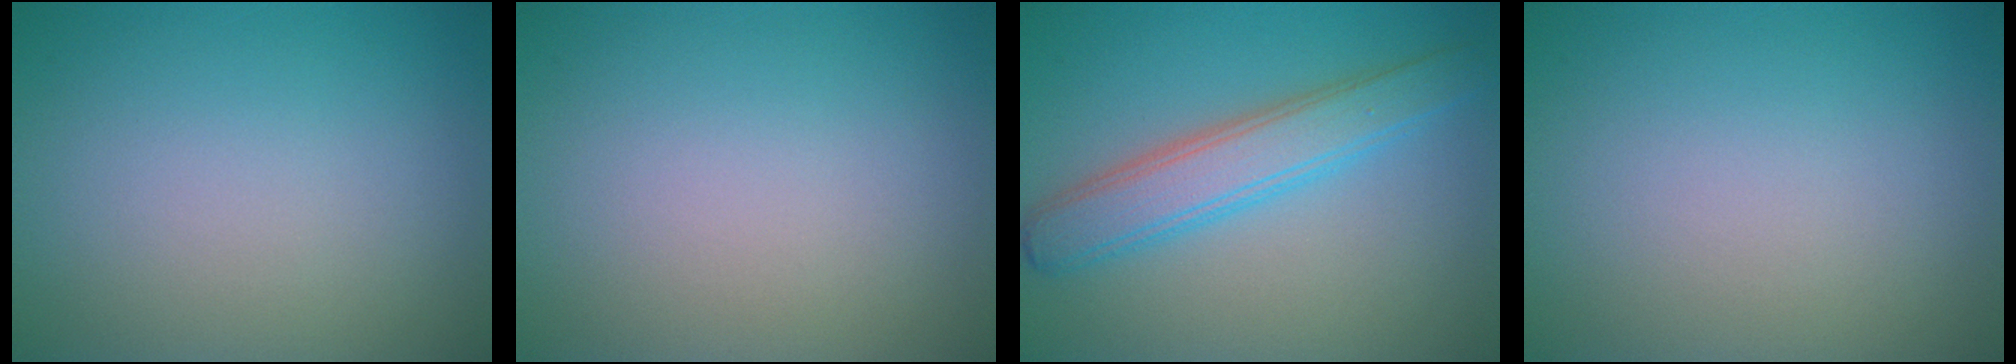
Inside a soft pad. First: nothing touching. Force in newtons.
{"total": 0.0}
{"total": 4.6, "press": 4.6, "slide": 0.1}
{"total": 0.0}